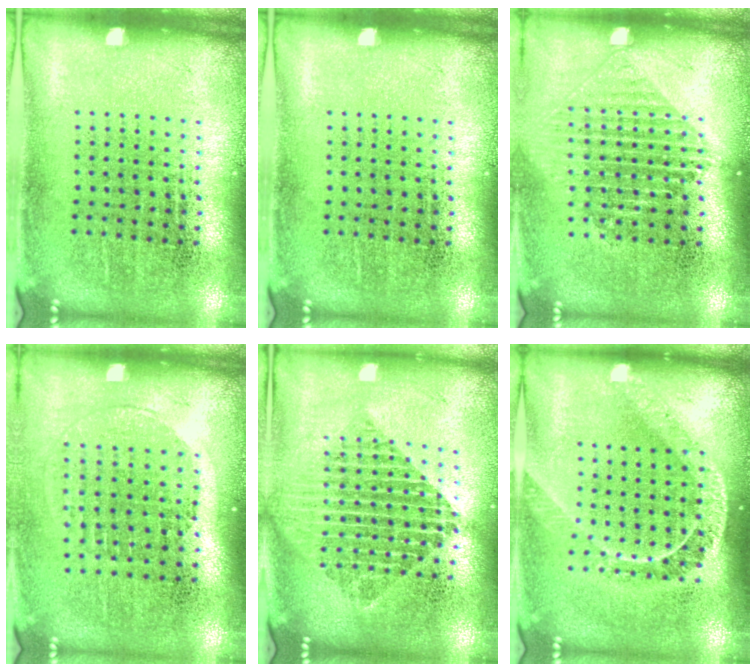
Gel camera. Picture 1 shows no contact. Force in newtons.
{"total": 0.0}
{"total": 1.2, "press": 1.1, "slide": 0.5}
{"total": 1.5, "press": 1.3, "slide": 0.7}
{"total": 2.0, "press": 1.6, "slide": 1.2}
{"total": 1.7, "press": 1.4, "slide": 1.0}